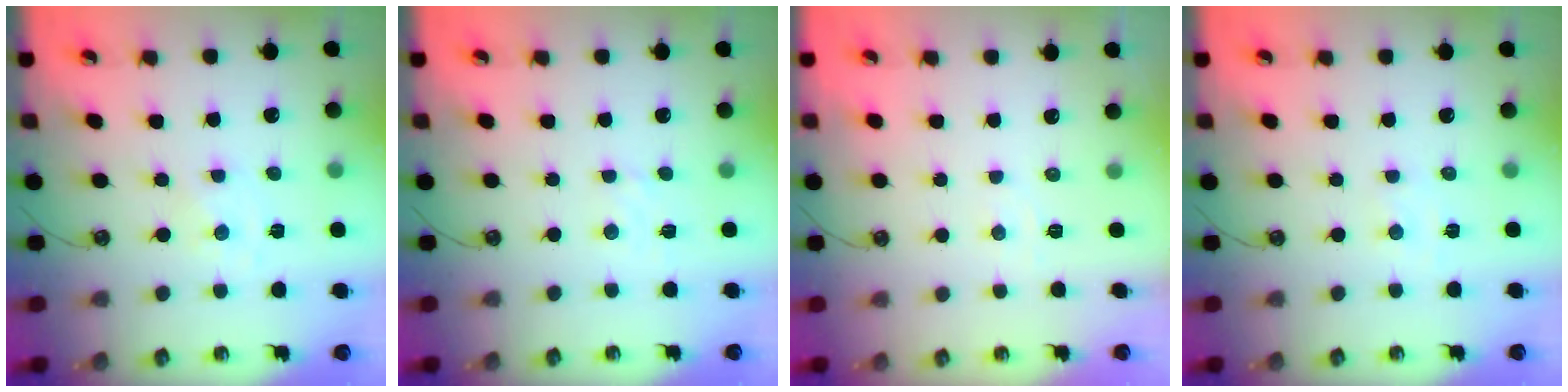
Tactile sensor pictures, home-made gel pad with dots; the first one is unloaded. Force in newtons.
{"total": 2.4, "press": 2.4, "slide": 0.4}
{"total": 3.3, "press": 3.3, "slide": 0.6}
{"total": 3.4, "press": 3.3, "slide": 0.6}